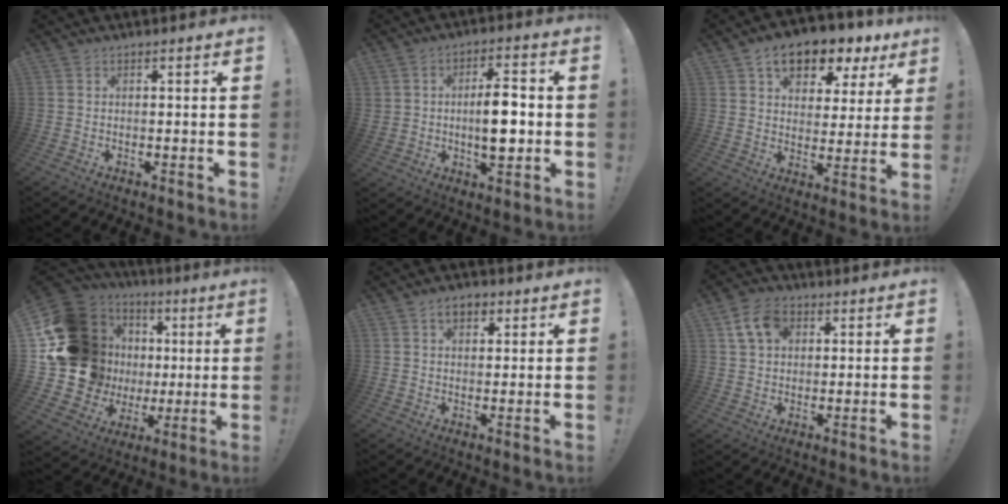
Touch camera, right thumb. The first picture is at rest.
{"total": 10.4, "force": [-1.0, 6.4, 8.2], "torque": [-0.124, 0.013, -0.017]}
{"total": 11.5, "force": [7.2, 6.5, 6.1], "torque": [-0.087, -0.047, 0.128]}
{"total": 22.7, "force": [3.9, 19.1, 11.7], "torque": [-0.206, -0.042, 0.140]}
{"total": 4.8, "force": [2.0, 3.1, 3.1], "torque": [-0.037, 0.001, 0.032]}
{"total": 9.0, "force": [3.5, 6.4, 5.2], "torque": [-0.089, 0.005, 0.070]}